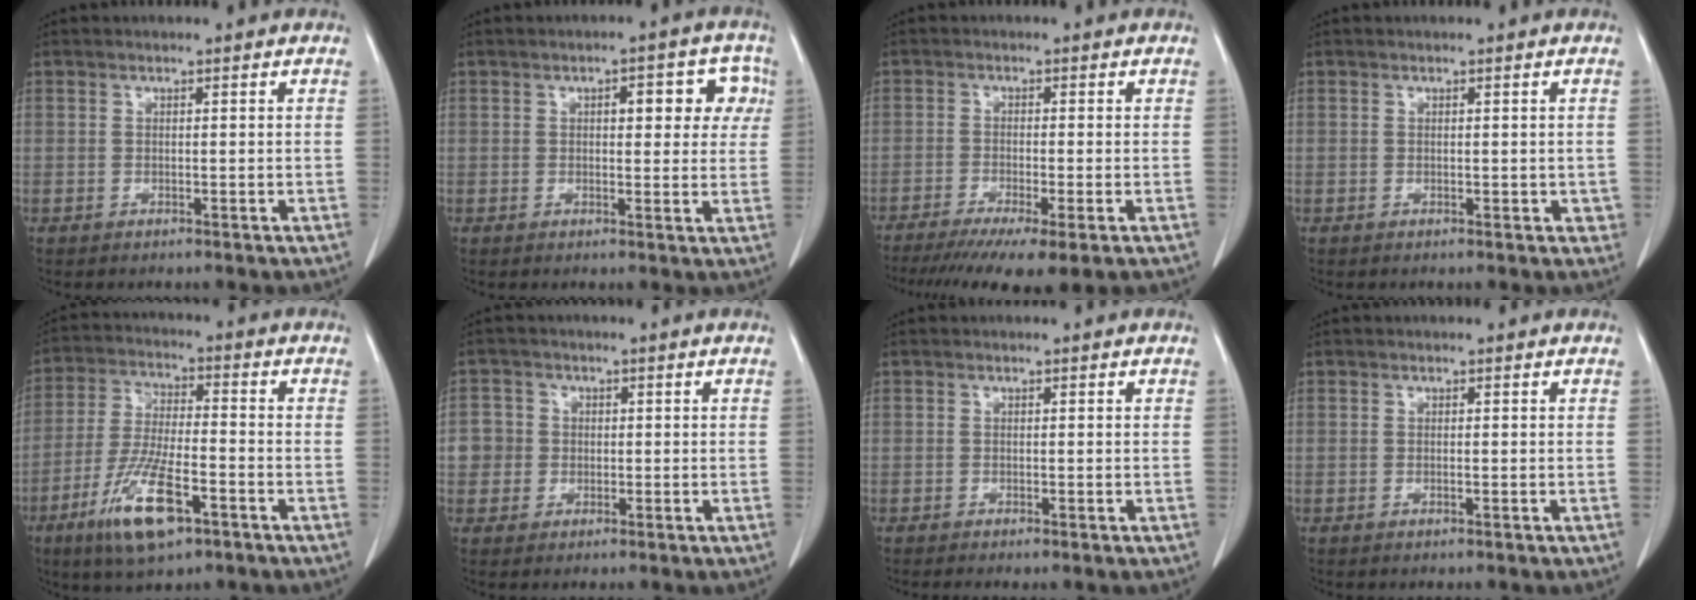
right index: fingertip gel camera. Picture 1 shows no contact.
{"total": 7.2, "force": [2.3, 3.2, 6.1], "torque": [-0.062, 0.023, 0.023]}
{"total": 11.1, "force": [-7.9, 1.1, 7.8], "torque": [-0.121, -0.024, -0.126]}
{"total": 1.6, "force": [0.0, 1.2, 1.1], "torque": [-0.003, 0.004, 0.002]}
{"total": 12.0, "force": [-6.2, 2.8, 9.9], "torque": [-0.199, -0.017, -0.110]}
{"total": 3.9, "force": [-0.2, 3.9, 0.3], "torque": [0.004, 0.013, -0.004]}
{"total": 0.8, "force": [-0.5, 0.0, 0.6], "torque": [-0.012, -0.002, -0.011]}
{"total": 0.0}